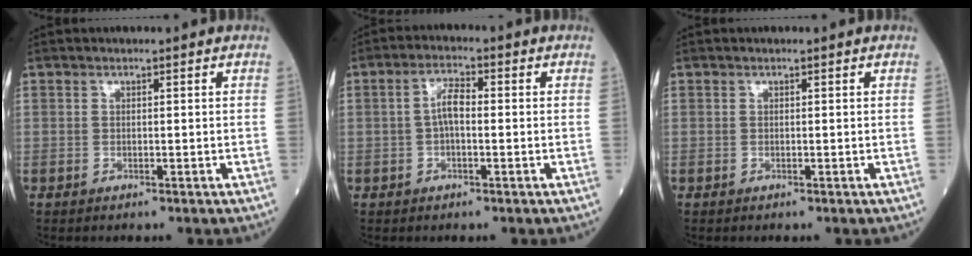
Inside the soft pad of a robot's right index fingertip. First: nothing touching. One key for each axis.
{"total": 3.7, "fx": -0.2, "fy": 1.3, "fz": 3.4, "tx": -0.069, "ty": 0.013, "tz": -0.005}
{"total": 0.0}